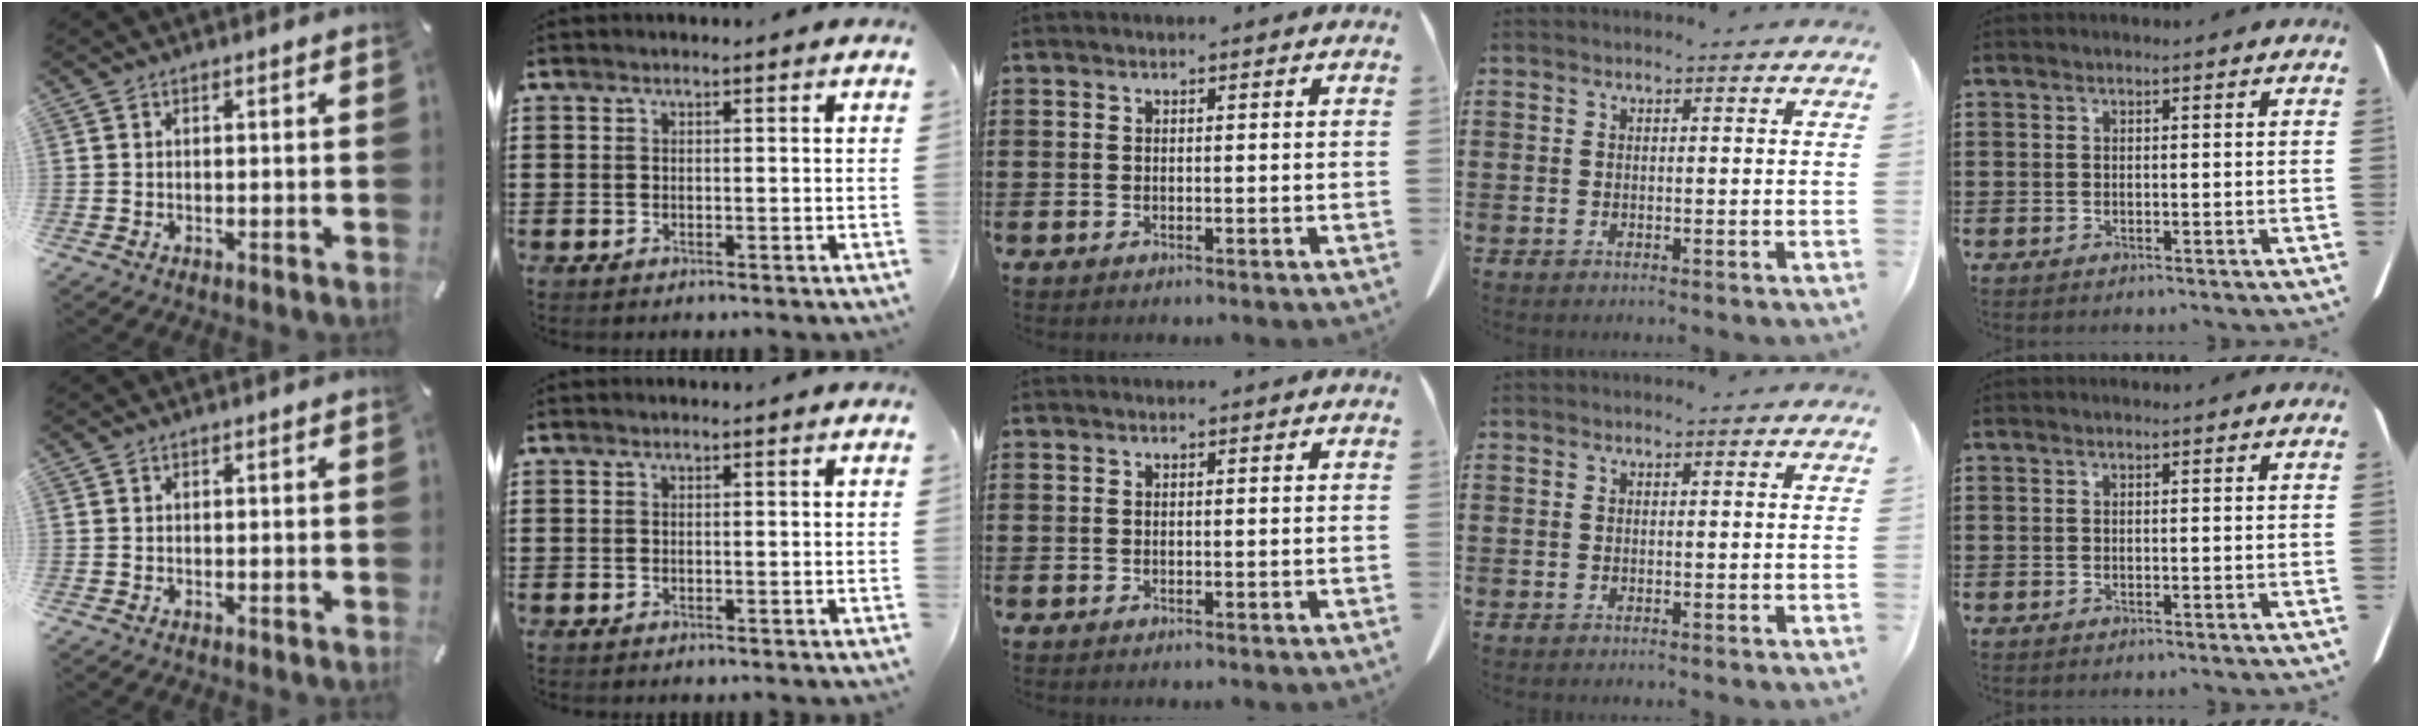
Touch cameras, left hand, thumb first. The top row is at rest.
{}